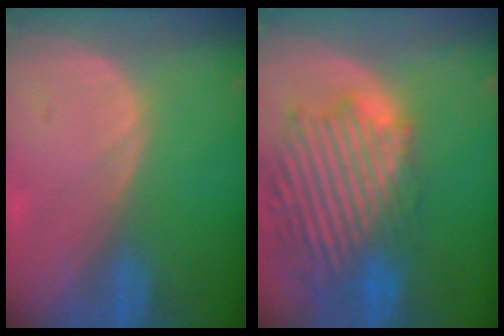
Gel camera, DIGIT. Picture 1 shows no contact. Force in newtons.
{"total": 14.1, "press": 12.1, "slide": 7.2}